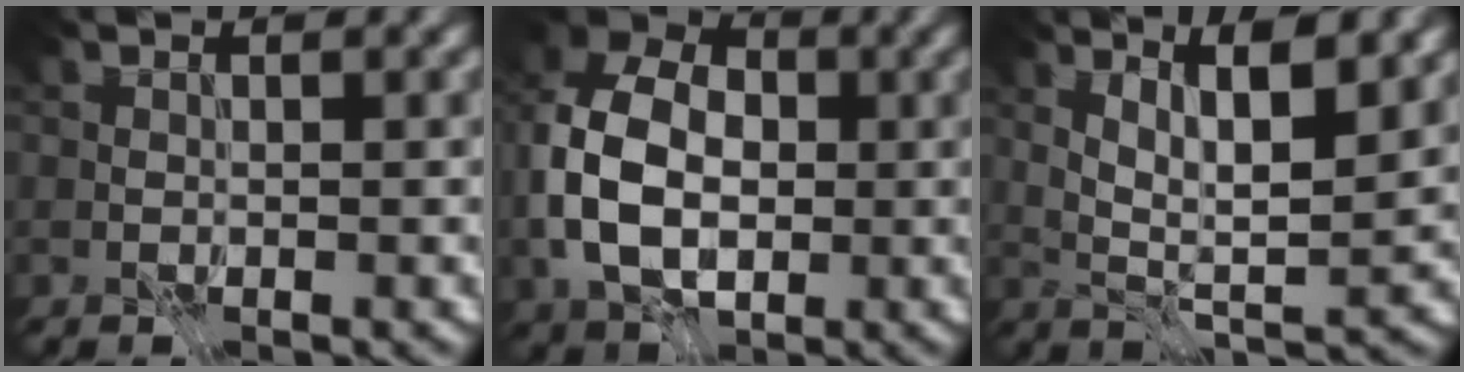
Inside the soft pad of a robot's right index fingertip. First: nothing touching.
{"total": 10.7, "force": [-0.8, 7.6, 7.5], "torque": [-0.171, 0.002, -0.027]}
{"total": 5.9, "force": [2.7, 1.2, 5.1], "torque": [-0.092, -0.005, 0.054]}